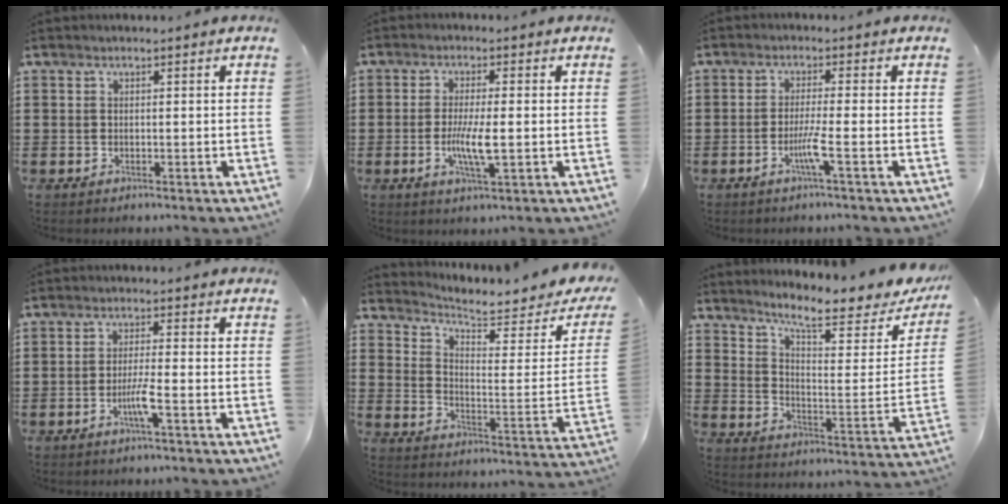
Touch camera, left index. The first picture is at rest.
{"total": 5.7, "force": [-0.8, 1.0, 5.5], "torque": [-0.108, -0.006, -0.020]}
{"total": 4.0, "force": [-1.8, -0.4, 3.5], "torque": [-0.067, -0.011, -0.038]}
{"total": 3.8, "force": [-1.7, 0.0, 3.4], "torque": [-0.065, -0.007, -0.035]}
{"total": 5.3, "force": [4.7, 0.7, 2.3], "torque": [-0.062, -0.036, 0.075]}
{"total": 8.8, "force": [7.3, 1.1, 4.8], "torque": [-0.096, -0.044, 0.120]}